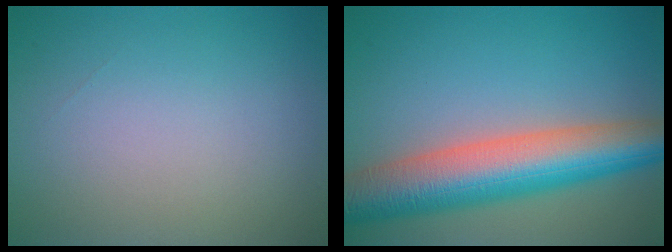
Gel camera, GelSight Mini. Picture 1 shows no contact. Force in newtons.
{"total": 10.0, "press": 10.0, "slide": 0.3}